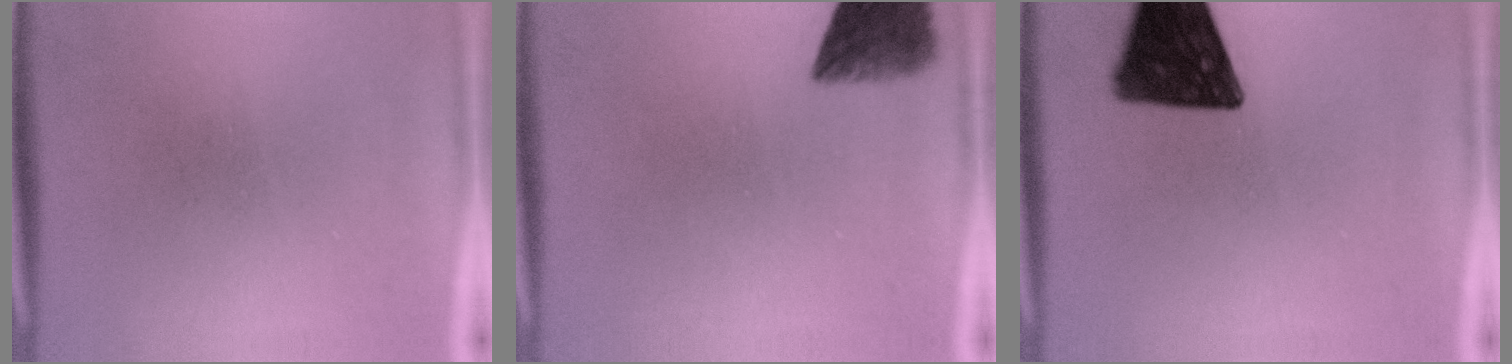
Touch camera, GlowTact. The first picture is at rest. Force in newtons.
{"total": 7.0}
{"total": 16.1}